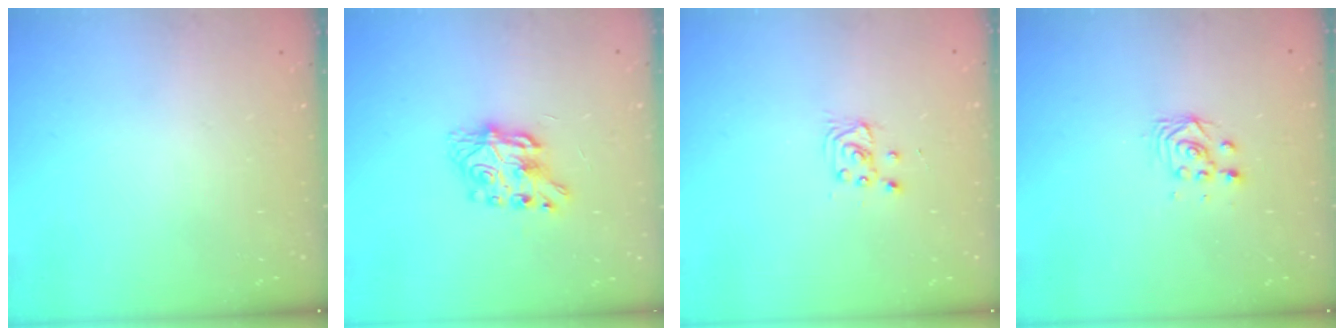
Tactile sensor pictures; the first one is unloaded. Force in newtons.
{"total": 8.6, "press": 8.5, "slide": 0.8}
{"total": 2.9, "press": 2.9, "slide": 0.4}
{"total": 2.8, "press": 2.5, "slide": 1.3}